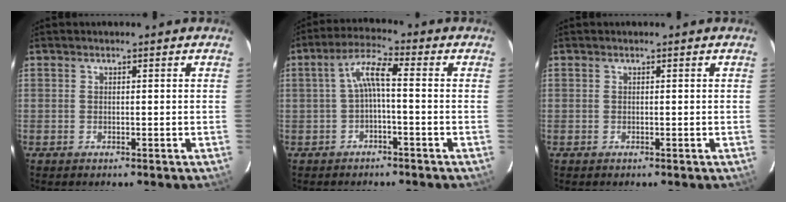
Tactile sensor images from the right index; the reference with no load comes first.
{"total": 5.0, "force": [-0.9, 0.8, 4.9], "torque": [-0.107, 0.016, -0.016]}
{"total": 0.0}